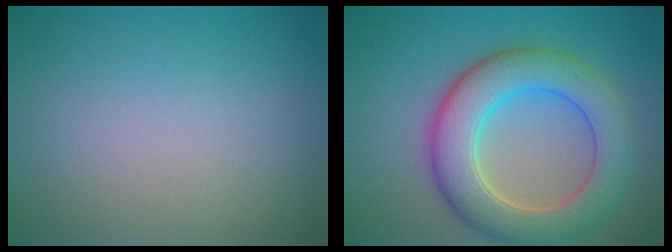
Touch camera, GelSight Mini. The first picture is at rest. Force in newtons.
{"total": 8.1, "press": 8.1, "slide": 0.6}